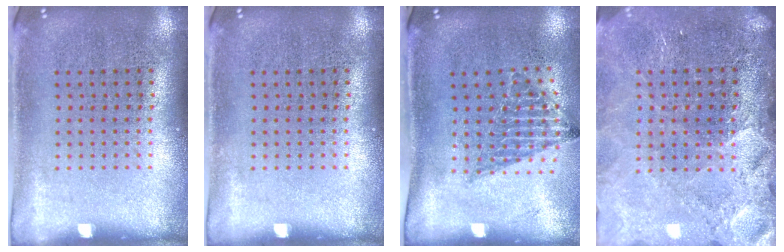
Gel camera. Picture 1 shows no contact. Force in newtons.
{"total": 0.0}
{"total": 1.3, "press": 1.1, "slide": 0.7}
{"total": 3.4, "press": 3.1, "slide": 1.4}